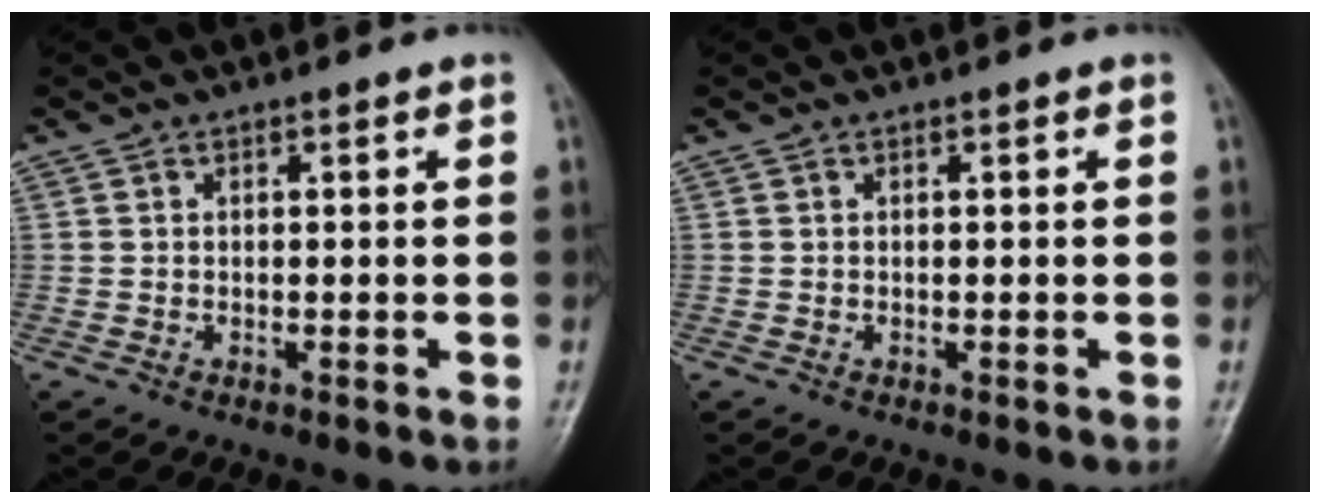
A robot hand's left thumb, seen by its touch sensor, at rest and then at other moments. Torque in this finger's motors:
{"motor_torque": [0.00, 0.00, -0.02, -0.02, 0.00]}